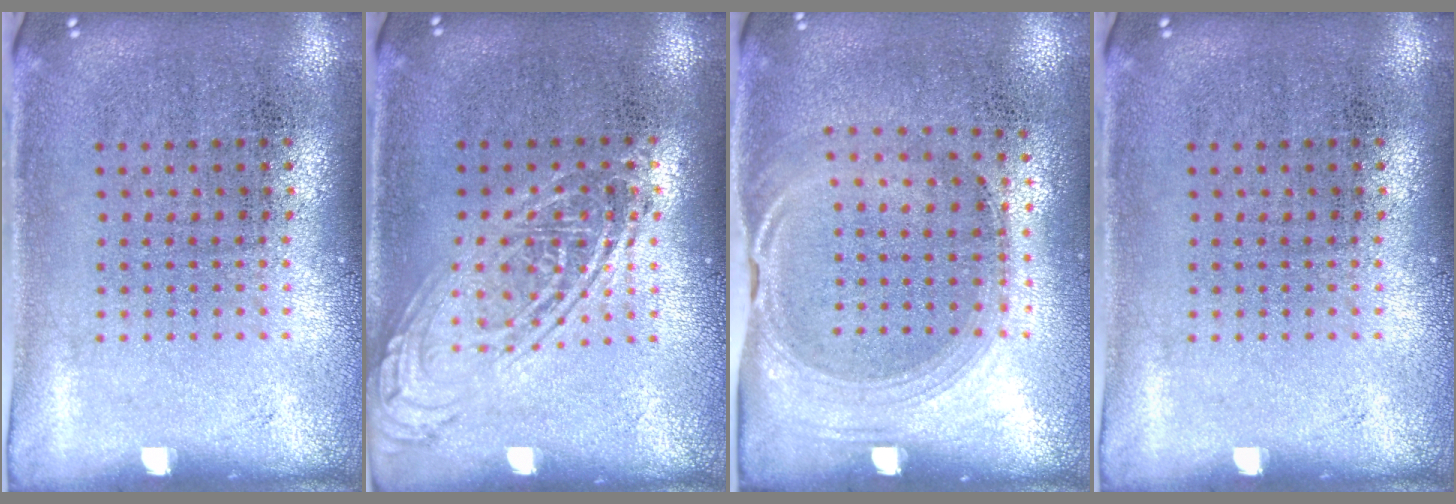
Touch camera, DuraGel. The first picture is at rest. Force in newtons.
{"total": 1.8, "press": 1.8, "slide": 0.1}
{"total": 1.5, "press": 1.2, "slide": 0.8}
{"total": 0.0}